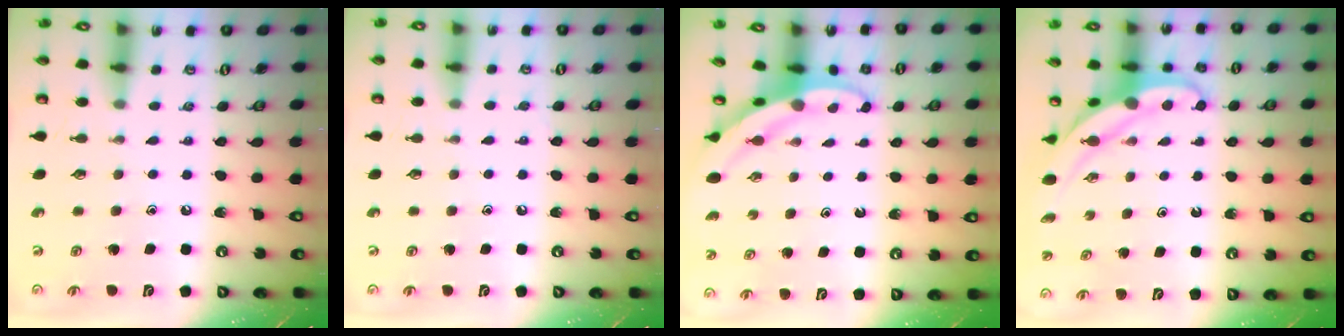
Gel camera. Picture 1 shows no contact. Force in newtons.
{"total": 3.0, "press": 2.9, "slide": 0.3}
{"total": 3.2, "press": 3.2, "slide": 0.3}
{"total": 5.8, "press": 5.8, "slide": 0.4}